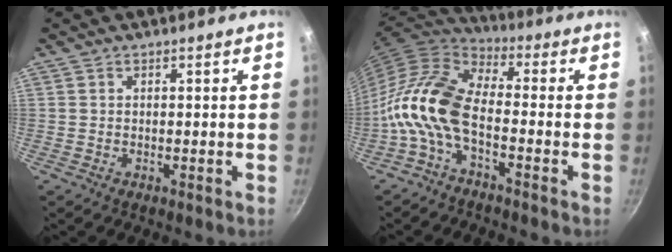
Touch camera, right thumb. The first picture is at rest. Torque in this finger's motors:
{"motor_torque": [2.02, 2.99, 1.40, -1.37, 0.25]}